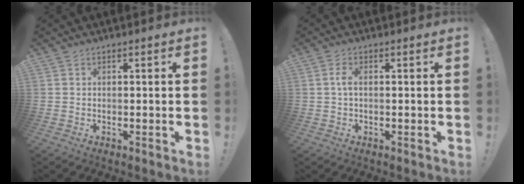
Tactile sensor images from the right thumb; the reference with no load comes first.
{"total": 3.0, "force": [0.0, 1.2, 2.7], "torque": [-0.058, 0.004, -0.002]}